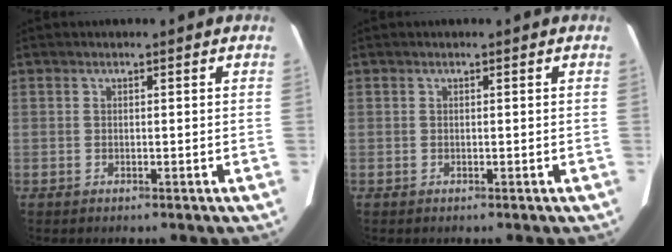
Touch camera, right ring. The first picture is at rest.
{"total": 0.0}